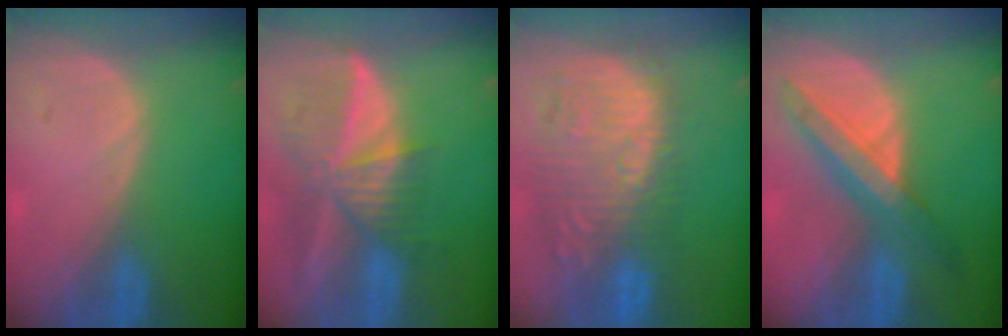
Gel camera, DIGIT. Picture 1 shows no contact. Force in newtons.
{"total": 9.4, "press": 8.2, "slide": 4.6}
{"total": 12.1, "press": 11.3, "slide": 4.3}
{"total": 7.6, "press": 7.0, "slide": 2.8}